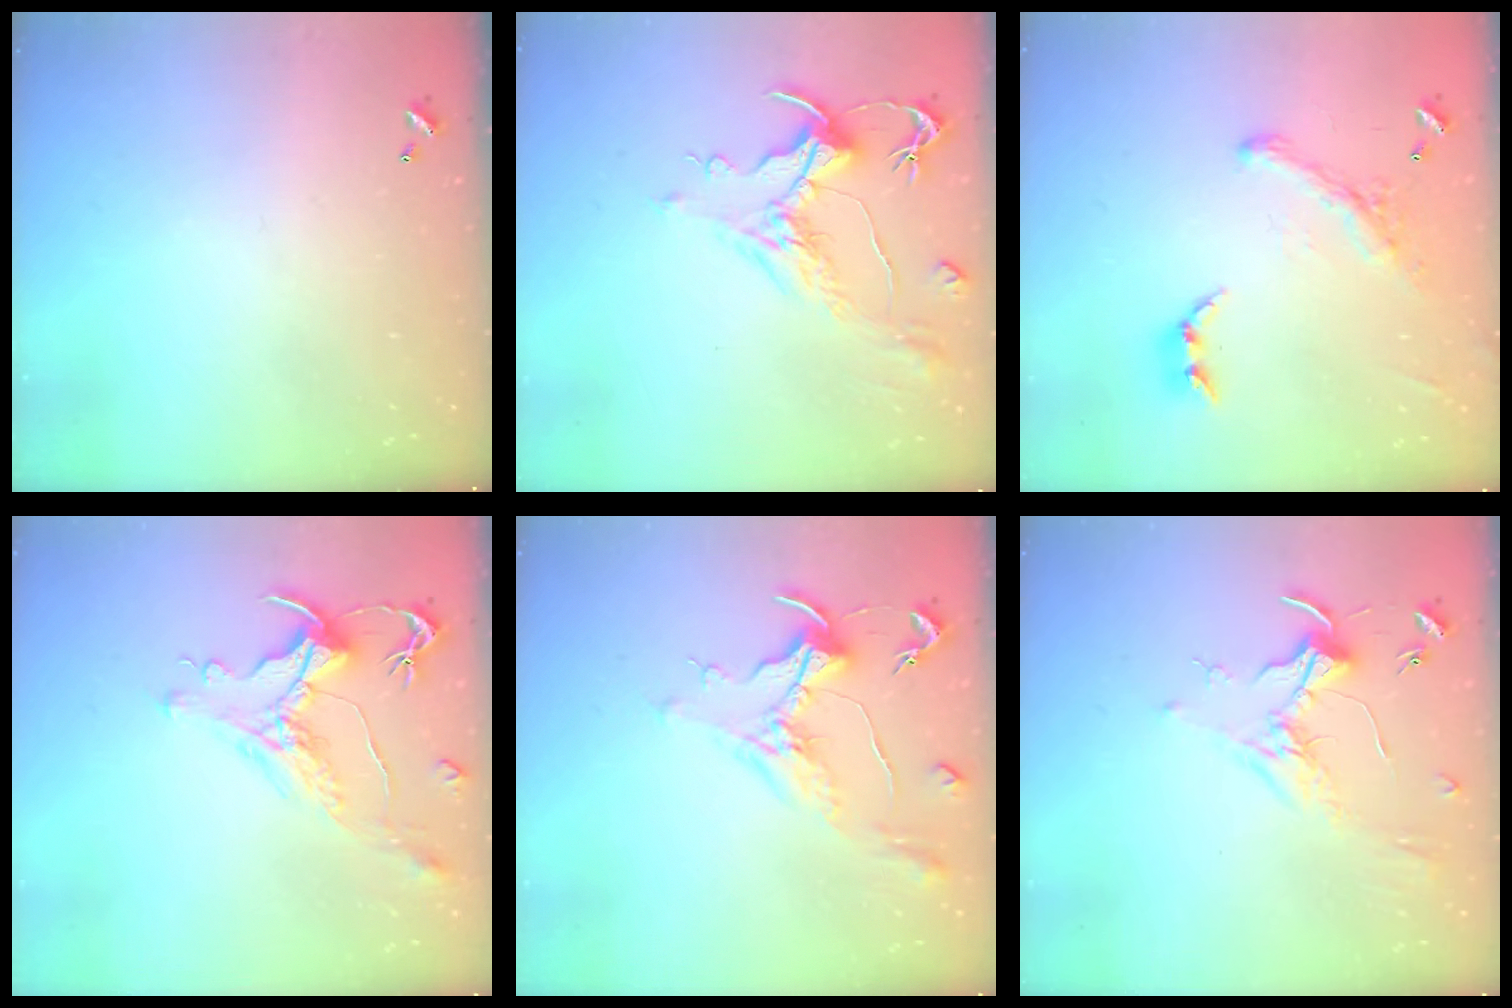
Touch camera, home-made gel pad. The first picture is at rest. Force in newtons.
{"total": 1.6, "press": 0.6, "slide": 1.4}
{"total": 3.8, "press": 3.5, "slide": 1.5}
{"total": 1.8, "press": 1.2, "slide": 1.3}
{"total": 1.7, "press": 1.6, "slide": 0.6}
{"total": 1.6, "press": 1.4, "slide": 0.8}